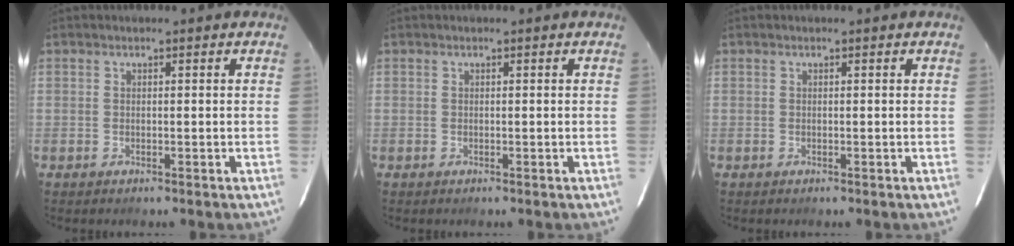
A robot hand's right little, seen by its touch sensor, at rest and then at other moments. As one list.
[{"total": 0.0}, {"total": 0.0}]